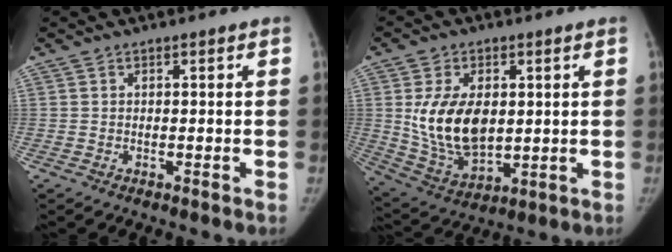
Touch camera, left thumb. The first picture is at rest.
{"total": 14.5, "force": [1.8, 8.9, 11.3], "torque": [-0.184, -0.017, 0.049]}